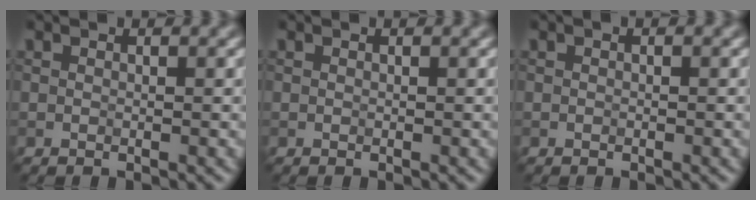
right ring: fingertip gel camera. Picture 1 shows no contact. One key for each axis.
{"total": 0.0}
{"total": 0.0}